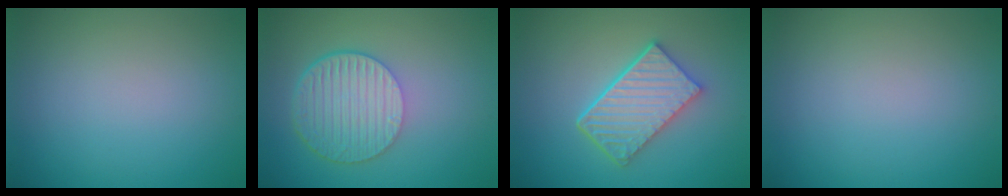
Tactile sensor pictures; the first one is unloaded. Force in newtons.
{"total": 6.5, "press": 4.5, "slide": 4.7}
{"total": 5.6, "press": 4.2, "slide": 3.7}
{"total": 0.0}